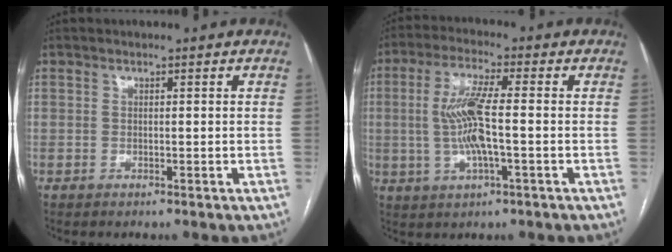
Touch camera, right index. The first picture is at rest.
{"total": 8.6, "force": [-0.5, 1.0, 8.5], "torque": [-0.175, 0.004, -0.012]}